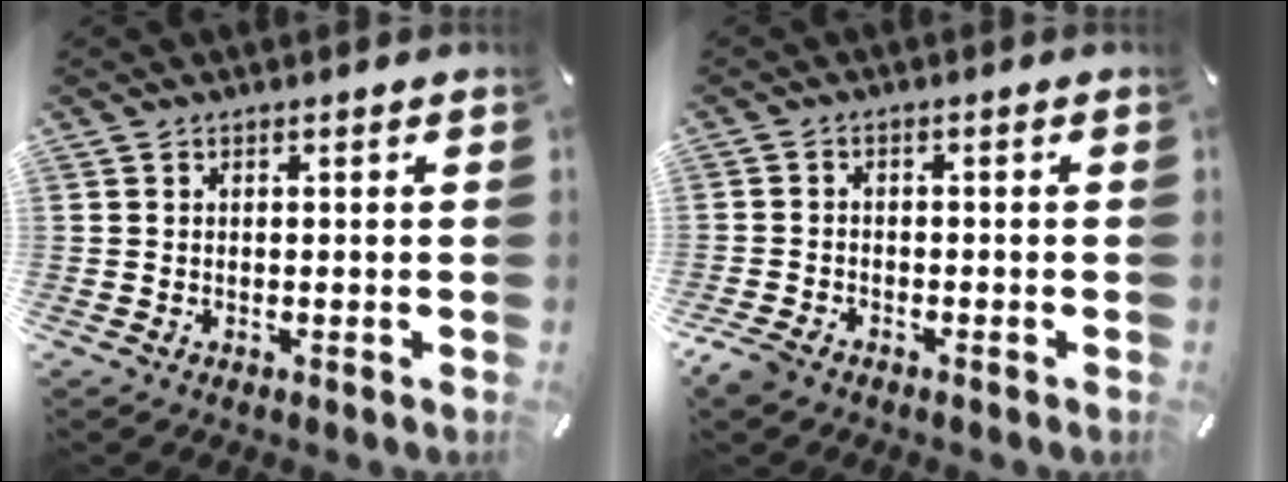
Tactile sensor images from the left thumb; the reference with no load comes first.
{"total": 3.2, "force": [-2.5, 1.7, 1.1], "torque": [-0.036, 0.006, -0.052]}